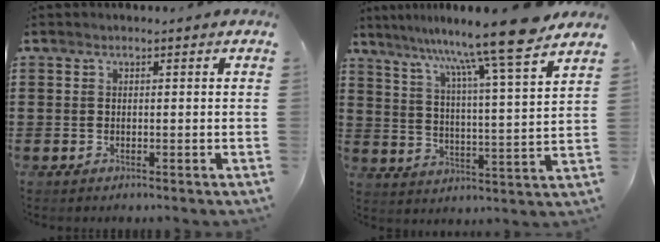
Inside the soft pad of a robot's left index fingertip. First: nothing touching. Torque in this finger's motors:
{"motor_torque": [2.14, 0.00, 0.64, 0.21]}